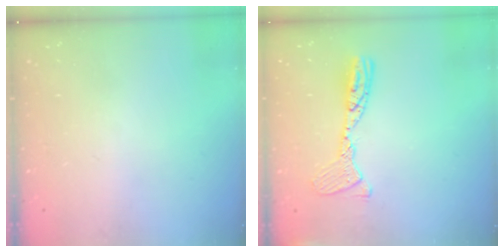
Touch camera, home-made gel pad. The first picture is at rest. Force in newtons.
{"total": 12.0, "press": 11.9, "slide": 1.1}